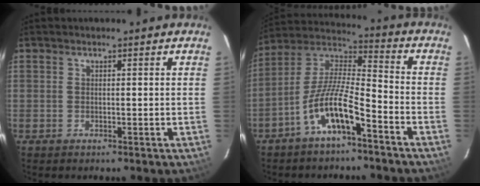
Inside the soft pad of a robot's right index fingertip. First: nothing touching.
{"total": 11.5, "force": [-6.7, 2.6, 9.0], "torque": [-0.185, 0.007, -0.129]}